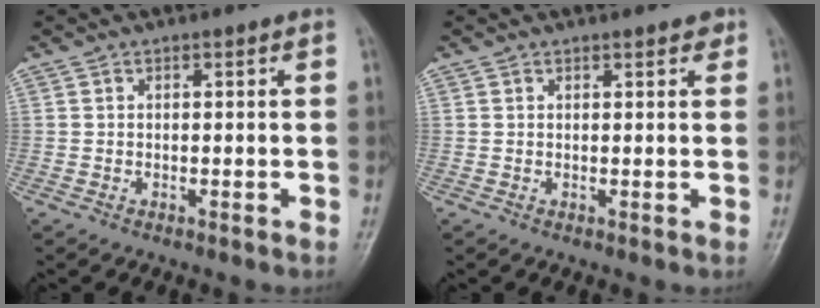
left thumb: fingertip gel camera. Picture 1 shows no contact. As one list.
[{"total": 1.5, "force": [1.1, 0.7, 0.8], "torque": [-0.004, -0.004, 0.010]}]